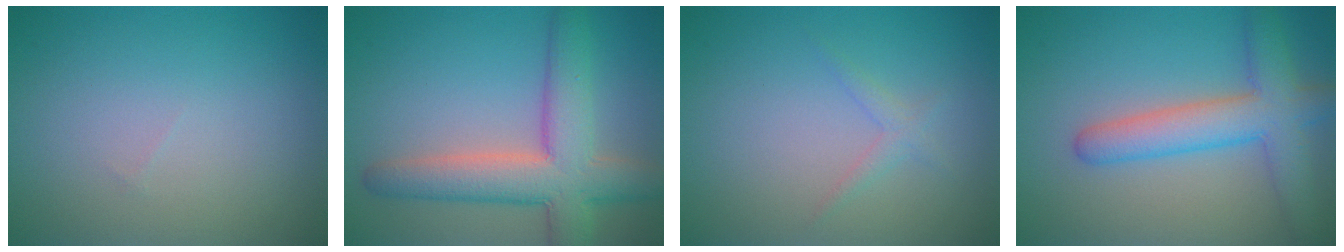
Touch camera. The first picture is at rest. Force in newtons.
{"total": 7.4, "press": 7.4, "slide": 0.6}
{"total": 1.1, "press": 1.1, "slide": 0.0}
{"total": 5.7, "press": 5.7, "slide": 0.2}